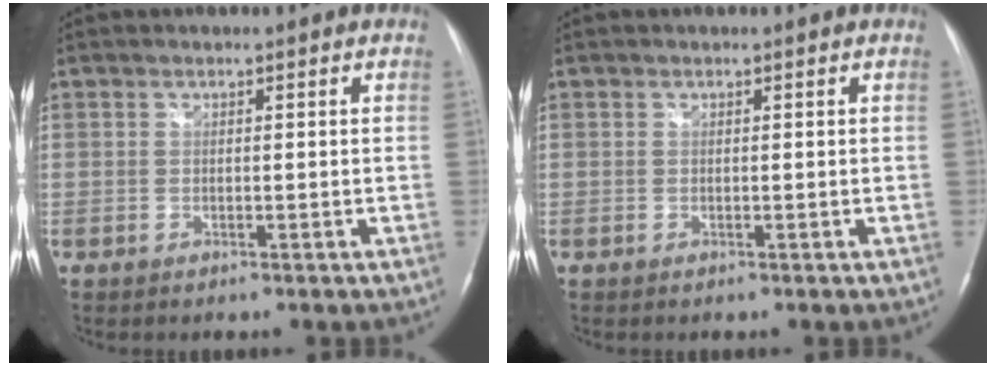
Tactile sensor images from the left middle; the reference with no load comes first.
{"total": 0.0}